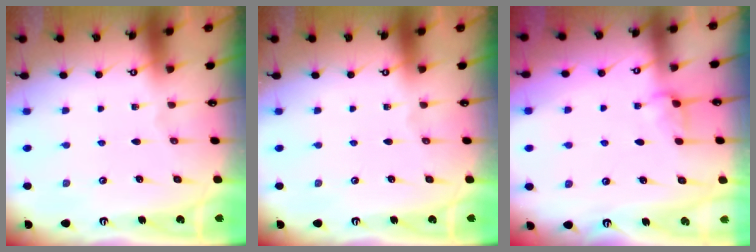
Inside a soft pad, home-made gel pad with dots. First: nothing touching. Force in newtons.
{"total": 0.0}
{"total": 2.7, "press": 2.6, "slide": 0.6}